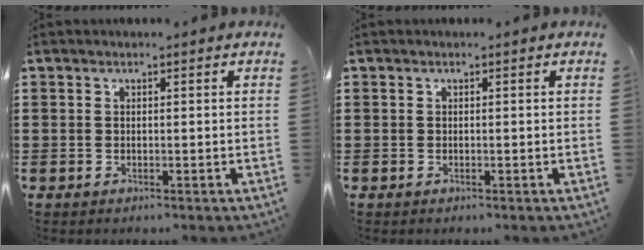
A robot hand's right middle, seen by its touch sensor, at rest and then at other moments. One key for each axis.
{"total": 0.0}